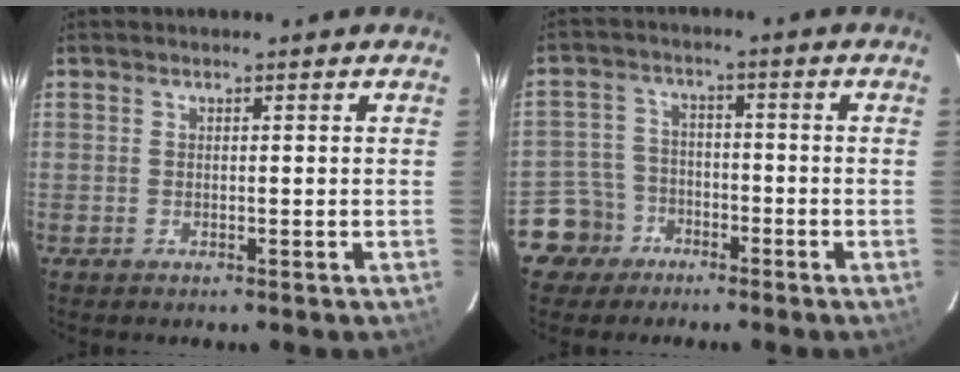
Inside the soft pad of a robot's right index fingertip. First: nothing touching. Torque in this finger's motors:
{"motor_torque": [-0.12, 0.05, -0.20, -0.18]}